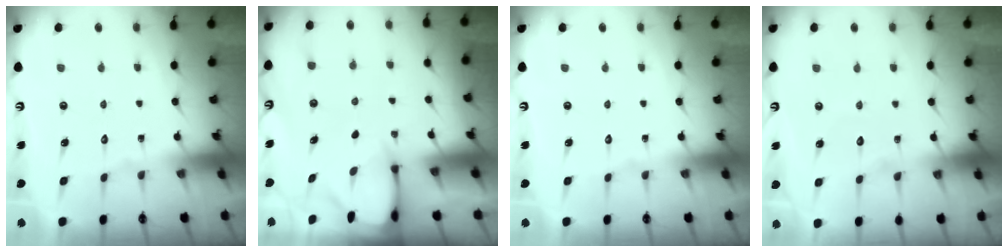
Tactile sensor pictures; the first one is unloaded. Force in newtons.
{"total": 2.6, "press": 2.6, "slide": 0.3}
{"total": 0.0}
{"total": 2.6, "press": 2.5, "slide": 0.2}